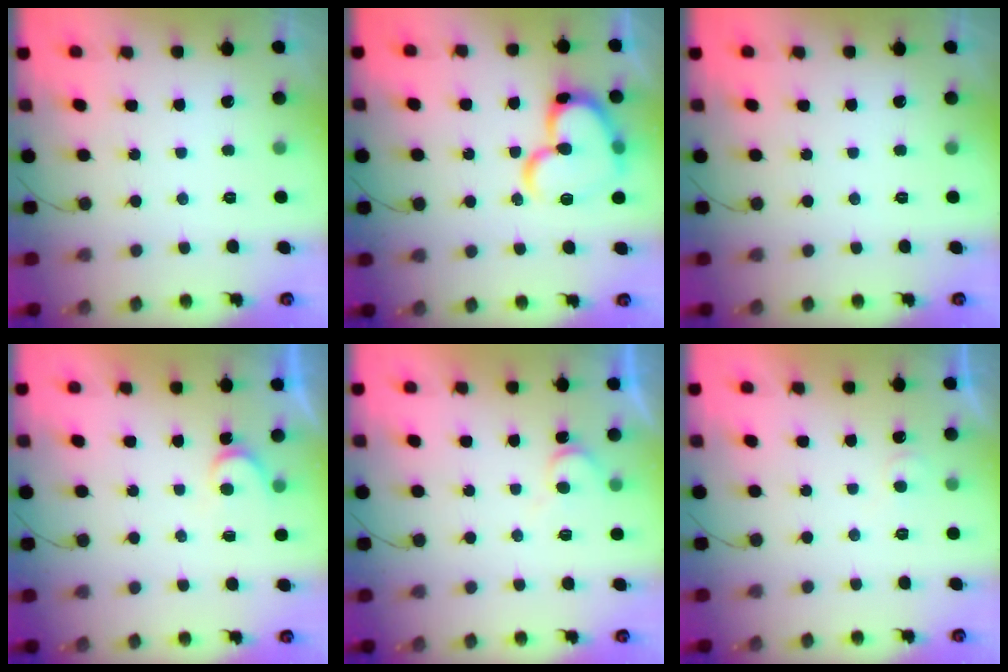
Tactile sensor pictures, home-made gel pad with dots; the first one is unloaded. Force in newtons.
{"total": 17.7, "press": 17.6, "slide": 1.8}
{"total": 0.0}
{"total": 3.5, "press": 3.5, "slide": 0.2}
{"total": 6.7, "press": 6.6, "slide": 0.5}
{"total": 3.9, "press": 3.8, "slide": 0.4}